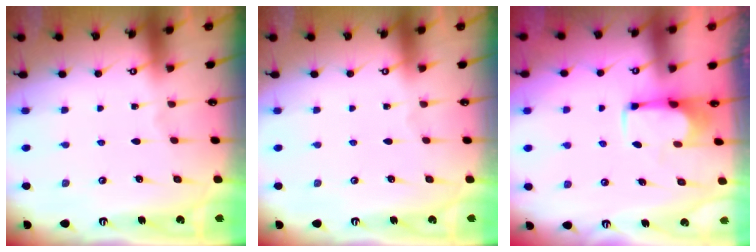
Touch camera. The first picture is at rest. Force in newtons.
{"total": 0.0}
{"total": 2.5, "press": 2.3, "slide": 0.9}